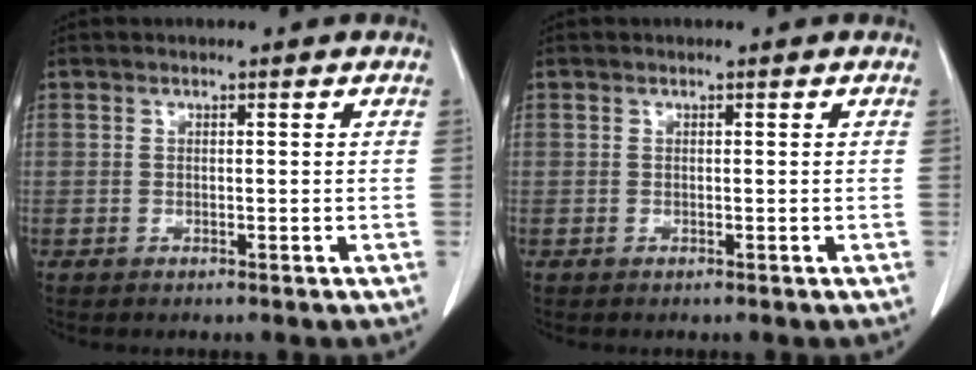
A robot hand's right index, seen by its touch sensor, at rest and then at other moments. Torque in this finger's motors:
{"motor_torque": [0.00, 0.00, 0.00, 0.00]}